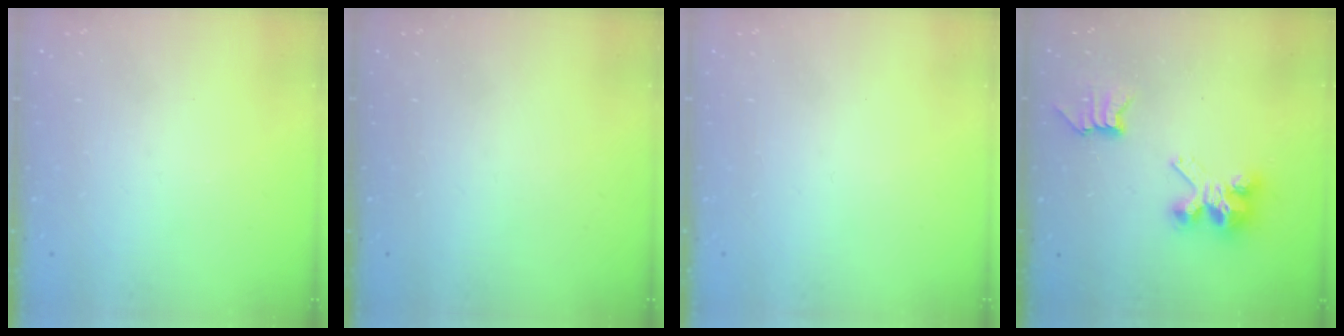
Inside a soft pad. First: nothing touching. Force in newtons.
{"total": 0.0}
{"total": 0.0}
{"total": 7.6, "press": 7.6, "slide": 0.2}